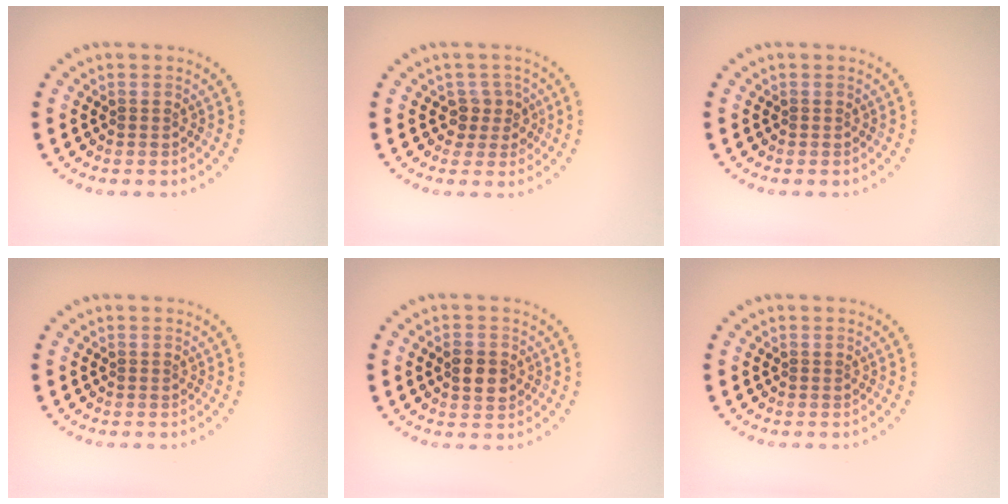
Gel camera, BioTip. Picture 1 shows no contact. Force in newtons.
{"total": 2.0, "press": 1.6, "slide": 1.2}
{"total": 0.0}
{"total": 0.0}
{"total": 2.8, "press": 2.8, "slide": 0.2}
{"total": 0.0}